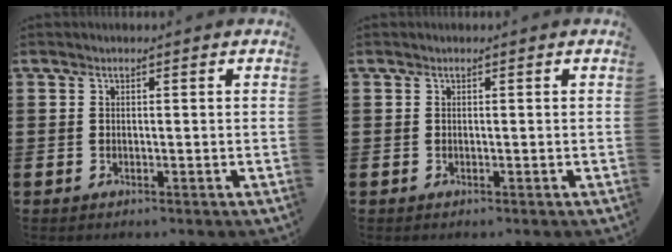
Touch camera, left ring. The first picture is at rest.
{"total": 0.0}